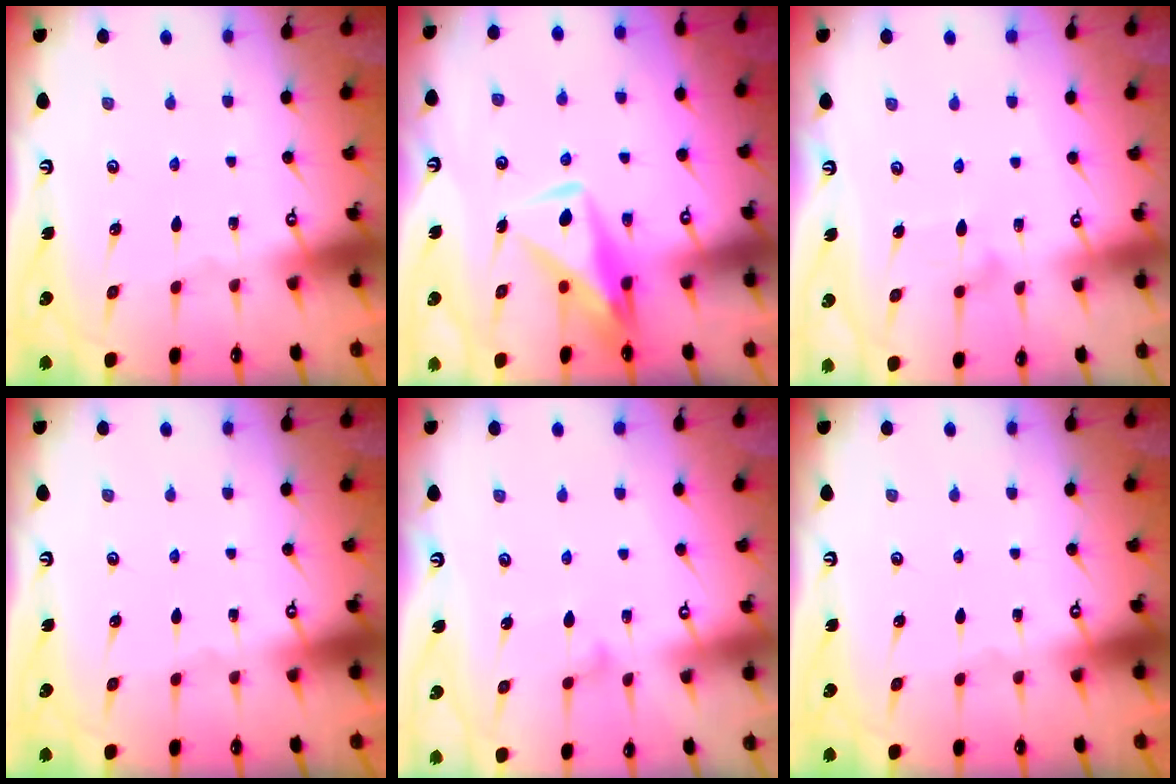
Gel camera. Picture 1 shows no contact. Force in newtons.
{"total": 10.2, "press": 10.2, "slide": 0.9}
{"total": 9.0, "press": 9.0, "slide": 0.4}
{"total": 0.0}
{"total": 8.3, "press": 8.3, "slide": 0.5}
{"total": 0.0}